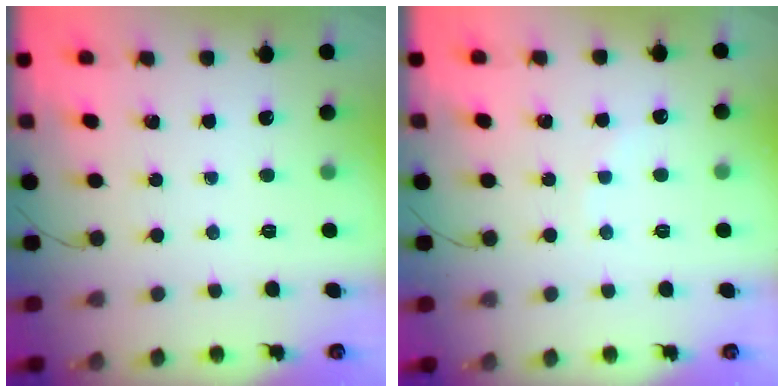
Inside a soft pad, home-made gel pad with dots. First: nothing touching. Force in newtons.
{"total": 2.7, "press": 2.6, "slide": 0.5}